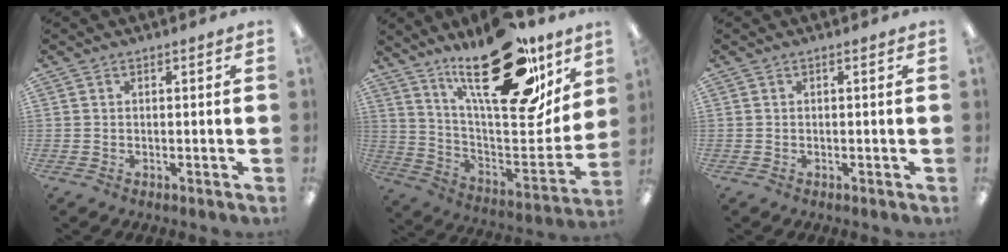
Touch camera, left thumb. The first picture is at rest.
{"total": 30.3, "force": [19.5, 11.6, 20.2], "torque": [-0.277, -0.122, 0.327]}
{"total": 0.0}